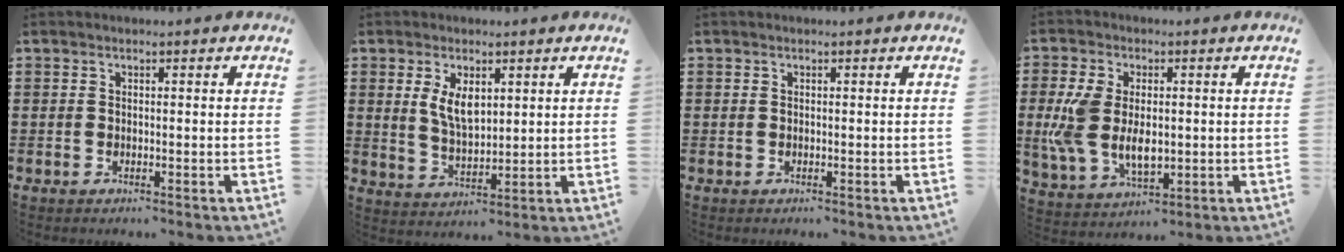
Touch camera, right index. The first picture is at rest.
{"total": 5.1, "force": [1.9, 2.4, 4.0], "torque": [-0.078, 0.001, 0.032]}
{"total": 0.0}
{"total": 8.6, "force": [-0.3, 5.3, 6.8], "torque": [-0.158, 0.003, -0.007]}